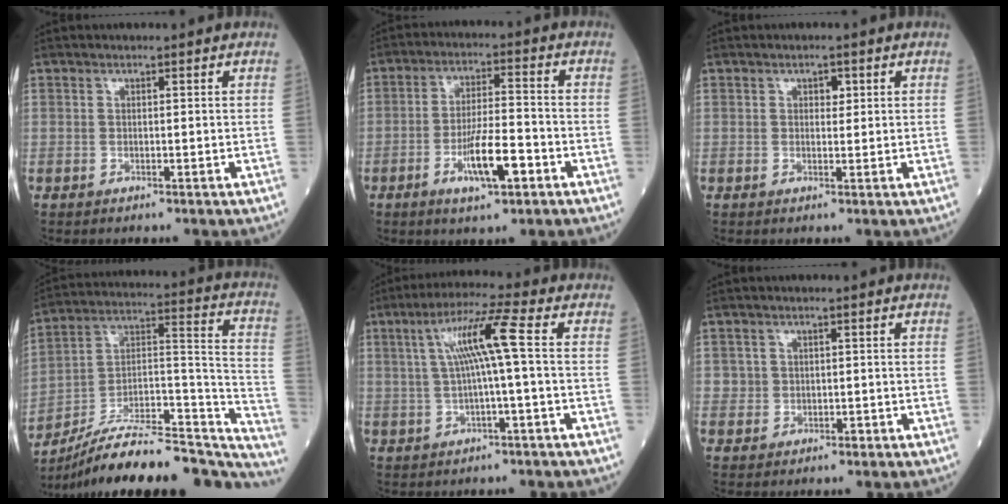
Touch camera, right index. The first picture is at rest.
{"total": 8.7, "force": [-3.8, 1.7, 7.7], "torque": [-0.145, -0.003, -0.062]}
{"total": 1.5, "force": [0.6, 0.9, 1.0], "torque": [-0.011, 0.000, 0.007]}
{"total": 29.4, "force": [-25.2, 6.9, 13.3], "torque": [-0.159, 0.027, -0.375]}
{"total": 7.9, "force": [0.9, -0.7, 7.8], "torque": [-0.144, 0.020, 0.020]}
{"total": 1.9, "force": [0.1, 1.8, 0.3], "torque": [-0.005, 0.002, 0.004]}